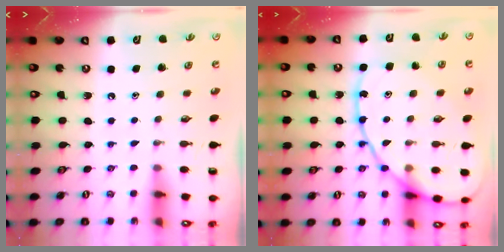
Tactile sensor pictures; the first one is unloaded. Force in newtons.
{"total": 14.9, "press": 14.8, "slide": 1.2}